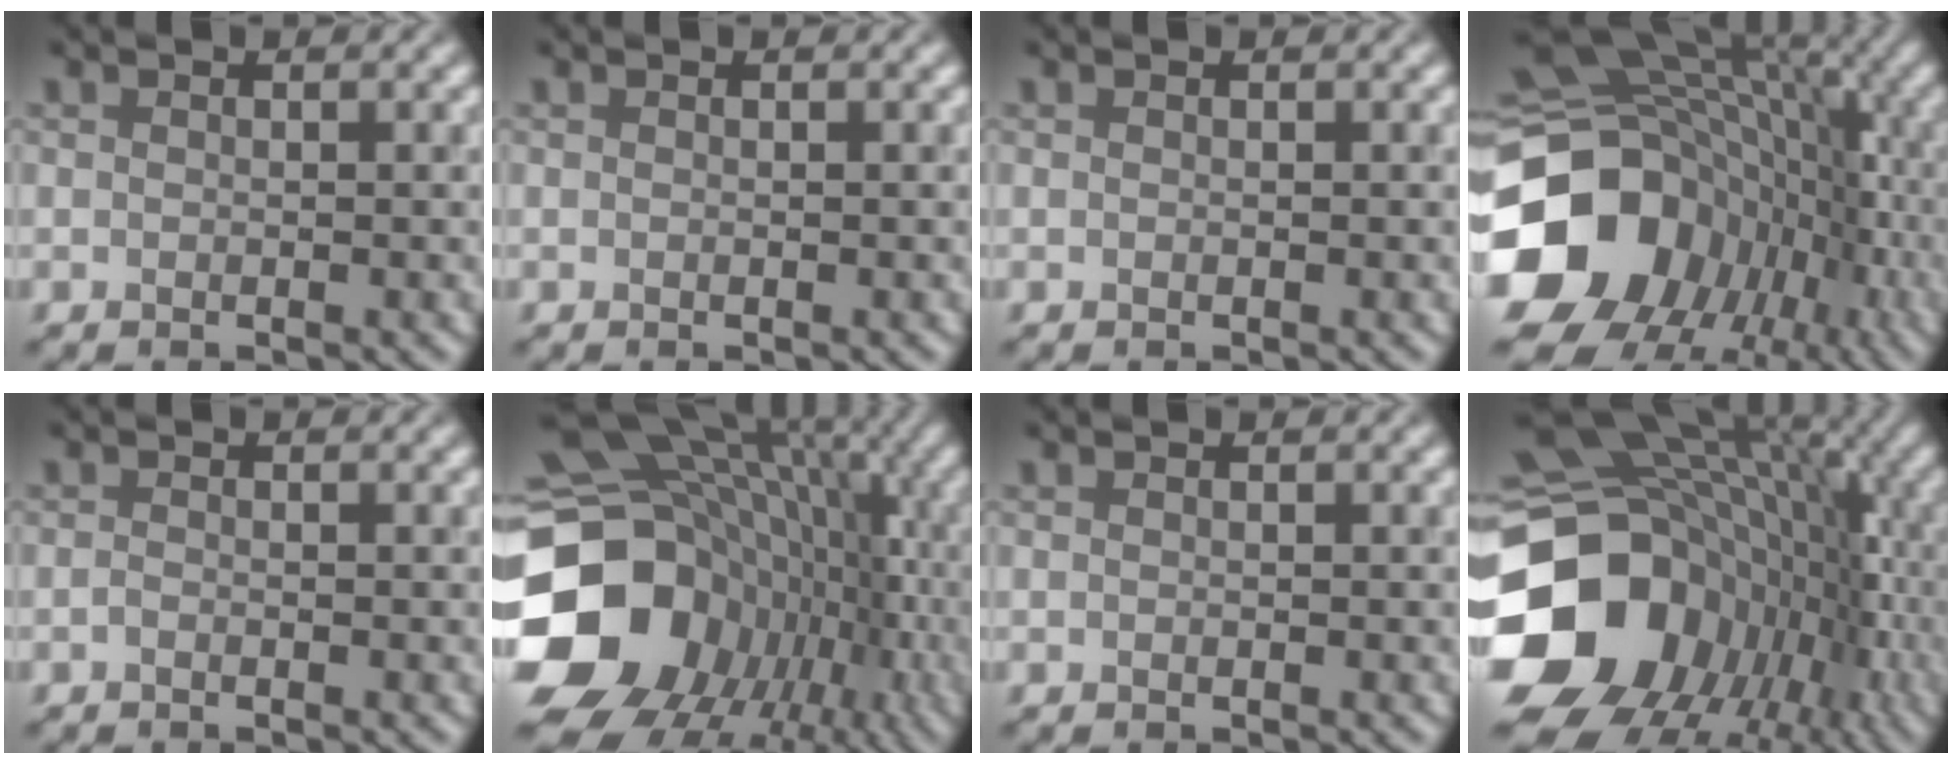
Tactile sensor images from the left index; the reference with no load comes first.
{"total": 0.0}
{"total": 0.0}
{"total": 18.9, "force": [-5.6, 16.0, 8.2], "torque": [-0.191, -0.012, -0.092]}
{"total": 0.0}
{"total": 19.2, "force": [-3.8, 16.2, 9.5], "torque": [-0.188, 0.004, -0.057]}
{"total": 0.0}
{"total": 18.7, "force": [-4.4, 15.5, 9.6], "torque": [-0.194, -0.007, -0.063]}